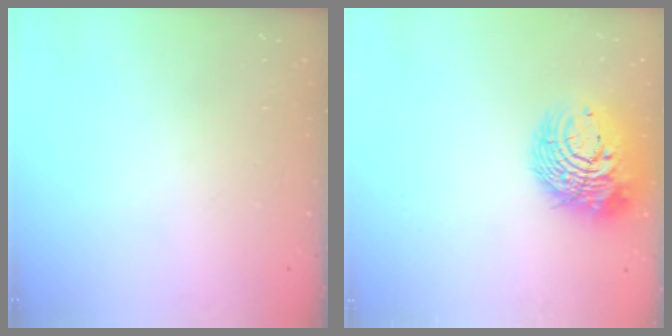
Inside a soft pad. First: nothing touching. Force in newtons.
{"total": 14.9, "press": 14.8, "slide": 1.7}